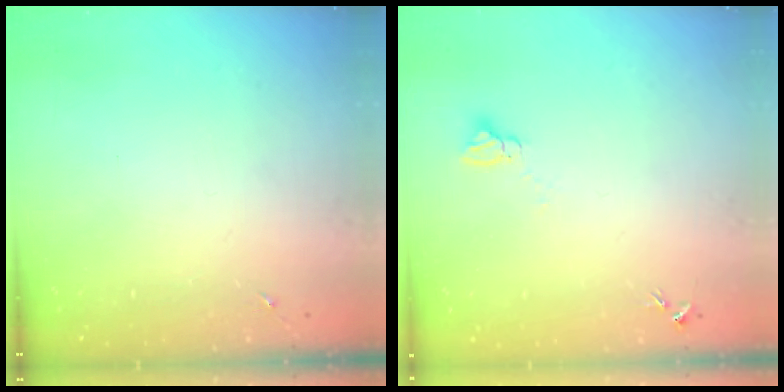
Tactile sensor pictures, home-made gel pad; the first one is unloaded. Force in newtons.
{"total": 3.2, "press": 3.2, "slide": 0.2}